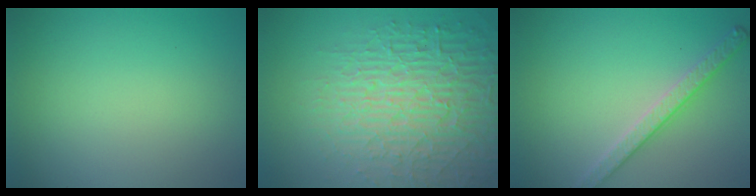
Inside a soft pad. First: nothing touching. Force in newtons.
{"total": 6.4, "press": 6.2, "slide": 1.7}
{"total": 2.8, "press": 2.7, "slide": 0.8}